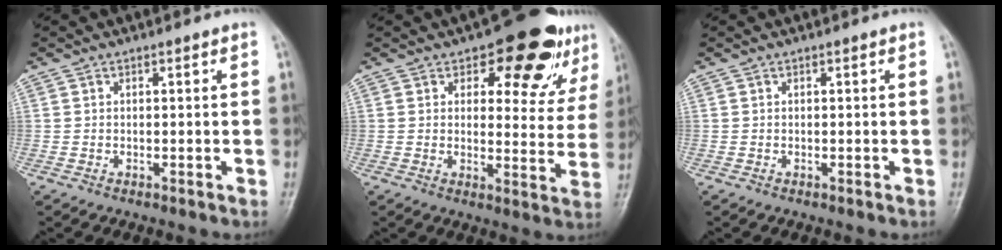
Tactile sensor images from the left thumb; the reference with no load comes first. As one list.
[{"total": 14.2, "force": [8.2, 7.0, 9.3], "torque": [-0.058, -0.035, 0.102]}, {"total": 0.0}]